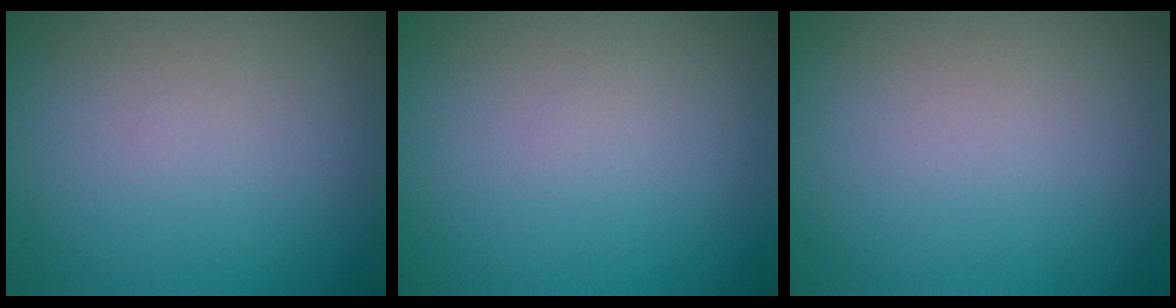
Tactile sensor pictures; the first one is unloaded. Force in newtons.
{"total": 0.0}
{"total": 0.0}